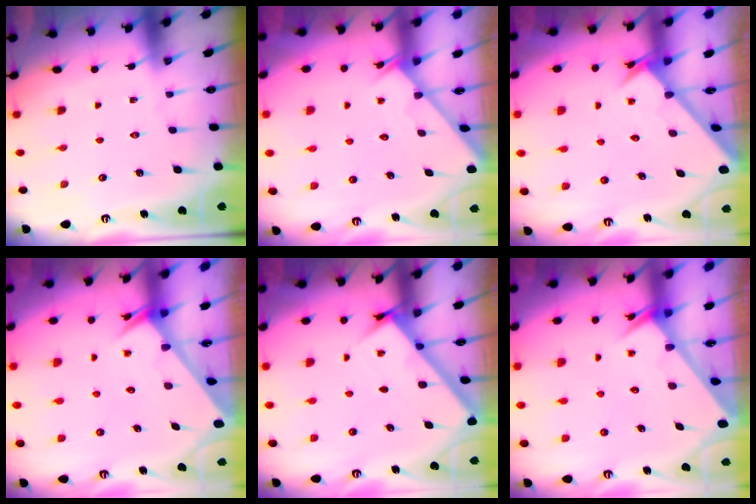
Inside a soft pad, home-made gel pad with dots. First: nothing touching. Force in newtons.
{"total": 2.9, "press": 2.9, "slide": 0.3}
{"total": 2.6, "press": 2.6, "slide": 0.2}
{"total": 2.0, "press": 2.0, "slide": 0.1}
{"total": 3.0, "press": 3.0, "slide": 0.2}
{"total": 2.0, "press": 2.0, "slide": 0.1}